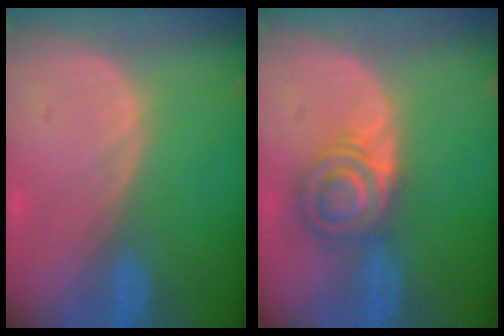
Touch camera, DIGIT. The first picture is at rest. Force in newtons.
{"total": 5.8, "press": 5.7, "slide": 1.1}